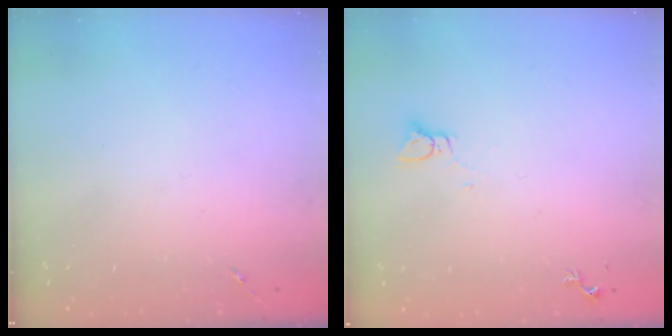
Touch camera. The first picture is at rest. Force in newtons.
{"total": 2.2, "press": 2.2, "slide": 0.1}